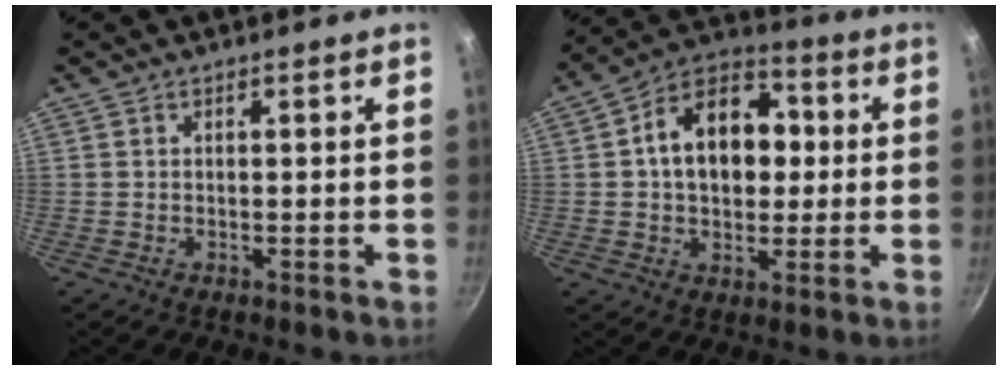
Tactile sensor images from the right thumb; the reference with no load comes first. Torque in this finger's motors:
{"motor_torque": [0.46, 2.78, 1.24, -0.56, 0.08]}